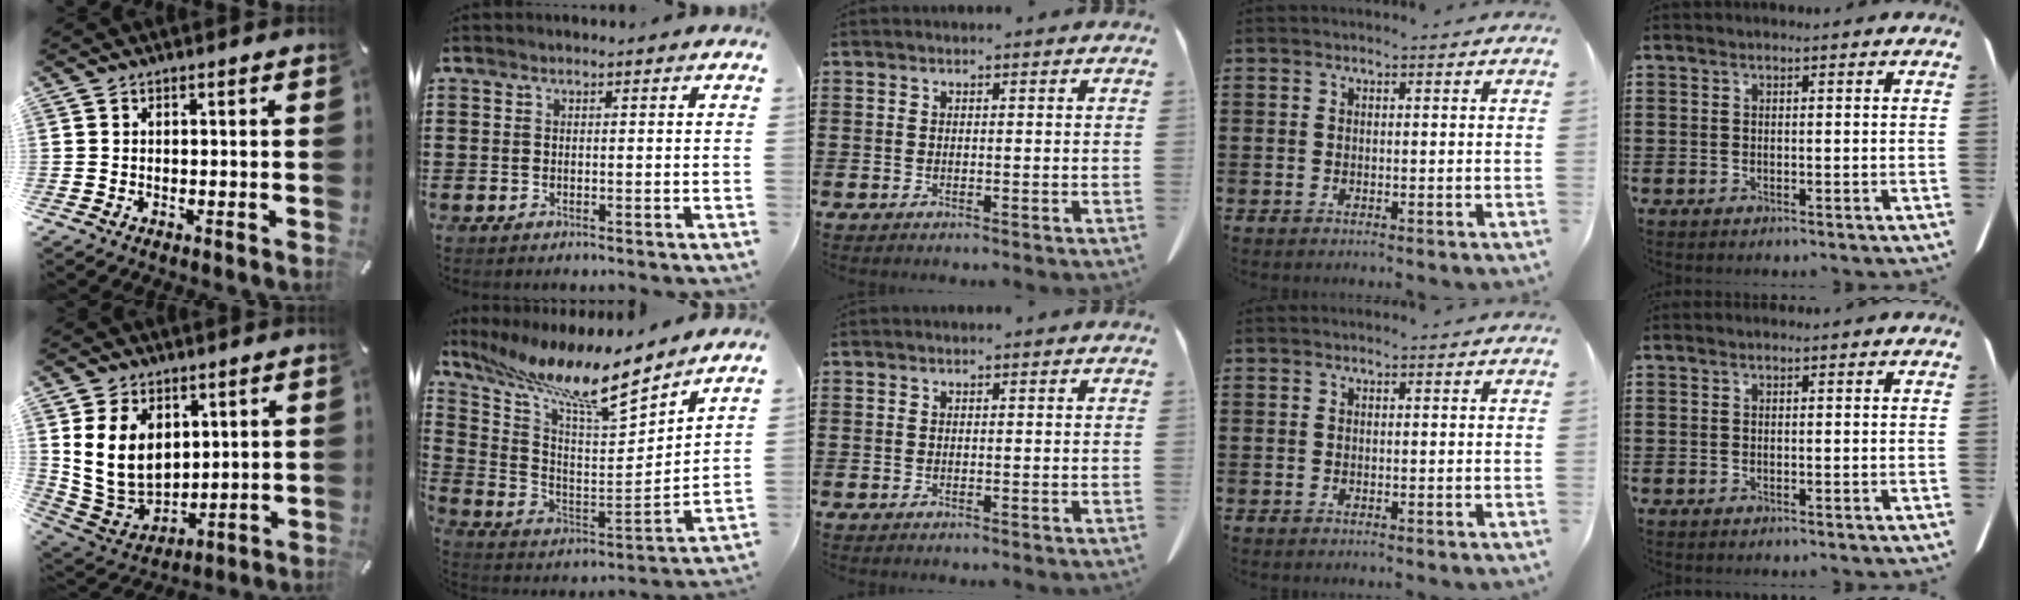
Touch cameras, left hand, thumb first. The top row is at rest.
{"thumb": {"total": 12.0, "force": [3.8, 9.7, 5.9], "torque": [-0.128, -0.021, 0.074]}, "index": {"total": 12.6, "force": [10.1, 2.0, 7.4], "torque": [-0.167, -0.066, 0.163]}}